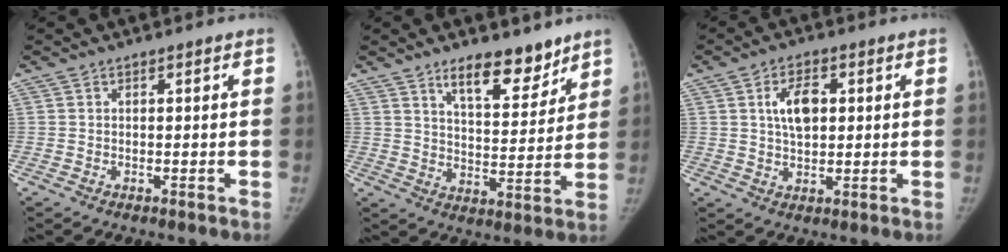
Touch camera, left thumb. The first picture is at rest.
{"total": 10.7, "force": [7.8, 4.3, 6.0], "torque": [-0.062, -0.057, 0.127]}
{"total": 6.7, "force": [1.5, 3.9, 5.2], "torque": [-0.077, 0.000, 0.025]}